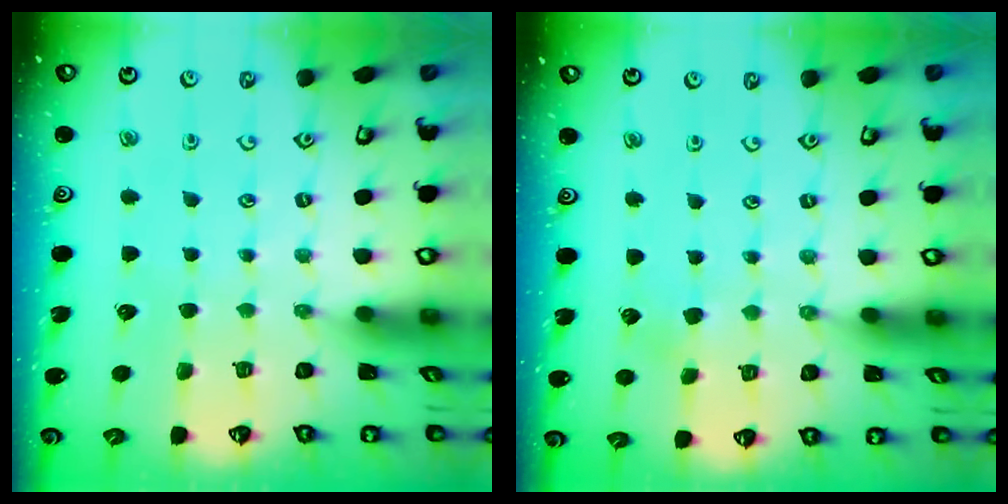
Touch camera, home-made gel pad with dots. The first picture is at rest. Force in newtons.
{"total": 1.4, "press": 1.4, "slide": 0.1}